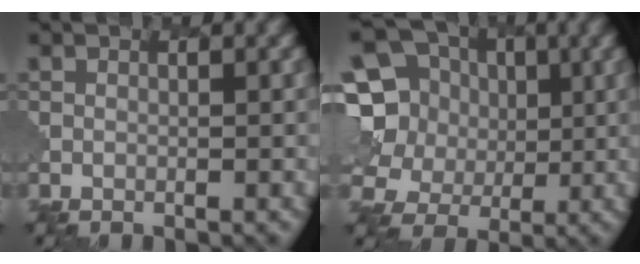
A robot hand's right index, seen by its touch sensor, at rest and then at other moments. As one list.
[{"total": 11.5, "force": [2.8, 9.9, 5.0], "torque": [-0.138, 0.036, 0.020]}]